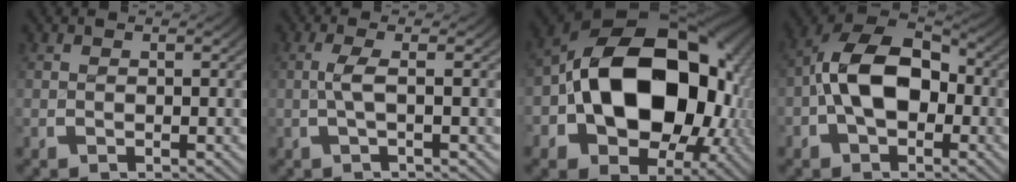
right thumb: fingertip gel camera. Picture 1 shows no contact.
{"total": 2.5, "force": [-0.2, 0.3, 2.5], "torque": [-0.057, 0.000, -0.005]}
{"total": 22.0, "force": [-1.0, 14.7, 16.3], "torque": [-0.314, -0.060, -0.003]}
{"total": 10.3, "force": [-0.7, 6.9, 7.6], "torque": [-0.162, -0.019, -0.010]}